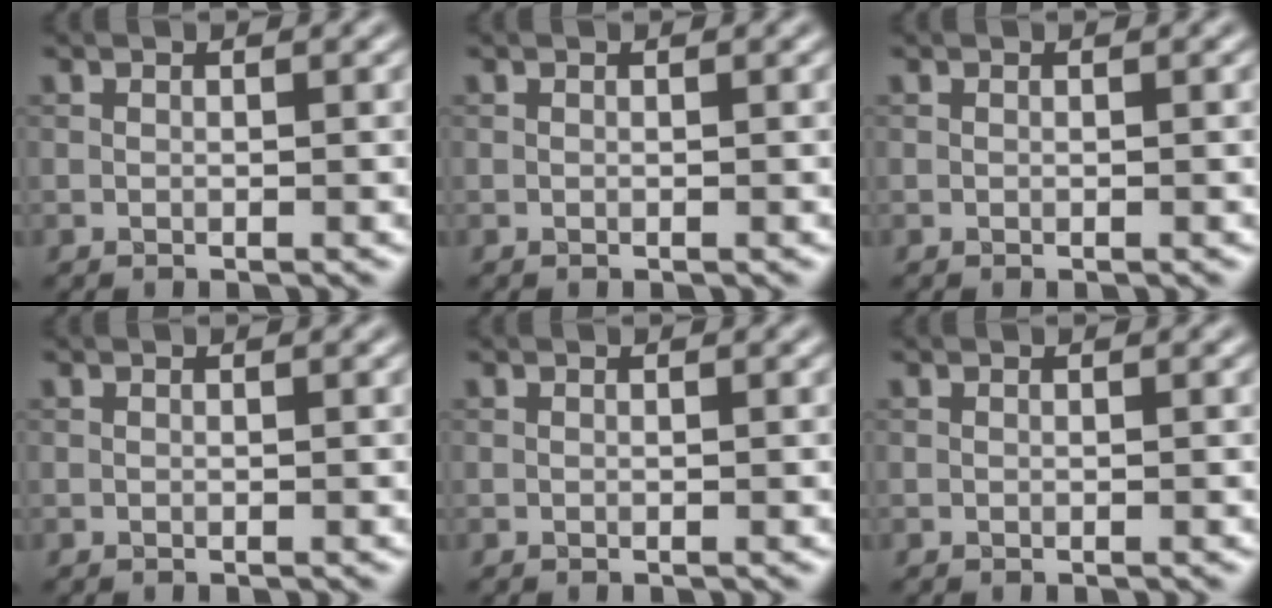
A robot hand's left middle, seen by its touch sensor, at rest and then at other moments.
{"total": 0.0}
{"total": 0.0}
{"total": 0.0}
{"total": 0.0}
{"total": 0.0}